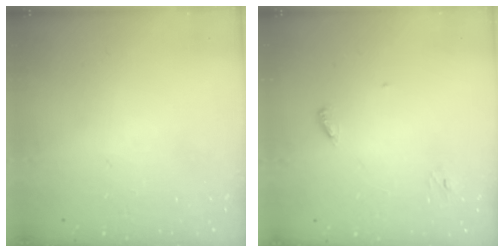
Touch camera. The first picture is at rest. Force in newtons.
{"total": 3.4, "press": 3.4, "slide": 0.3}